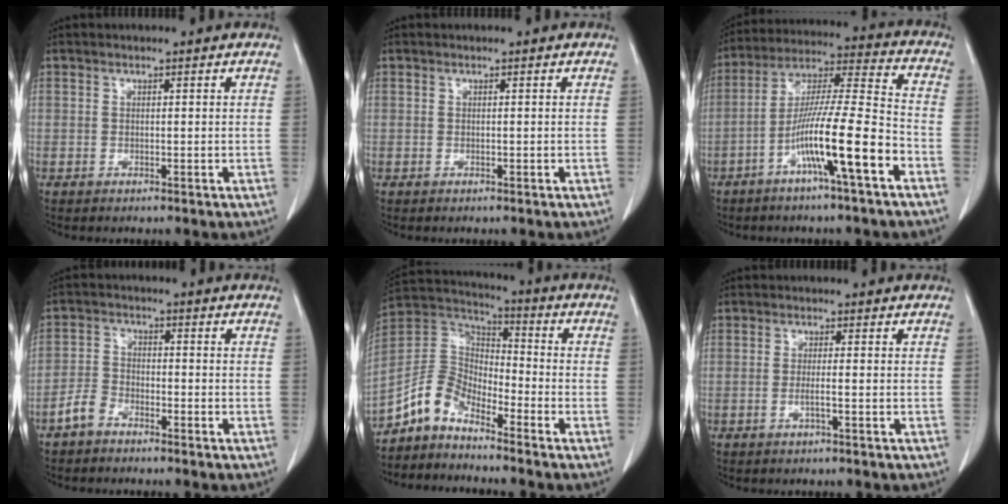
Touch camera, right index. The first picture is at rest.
{"total": 0.0}
{"total": 14.0, "force": [-6.4, -0.2, 12.5], "torque": [-0.227, 0.004, -0.116]}
{"total": 3.7, "force": [-2.9, 1.8, 1.4], "torque": [-0.034, 0.004, -0.060]}
{"total": 7.9, "force": [-6.6, 3.2, 2.8], "torque": [-0.069, 0.035, -0.140]}
{"total": 1.5, "force": [-0.6, -0.3, 1.4], "torque": [-0.025, 0.000, -0.013]}